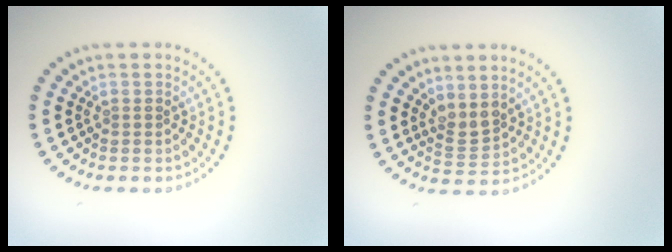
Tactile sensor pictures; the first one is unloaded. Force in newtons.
{"total": 2.0, "press": 1.6, "slide": 1.2}